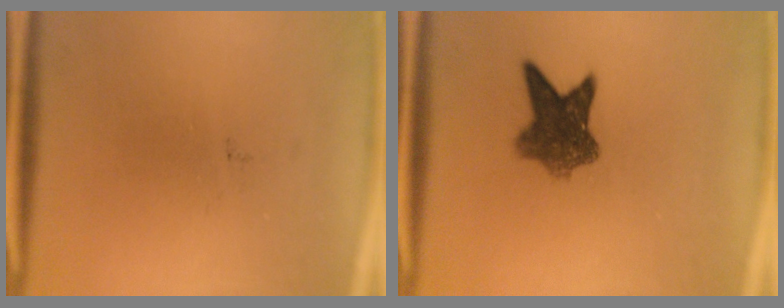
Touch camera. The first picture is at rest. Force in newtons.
{"total": 7.1}